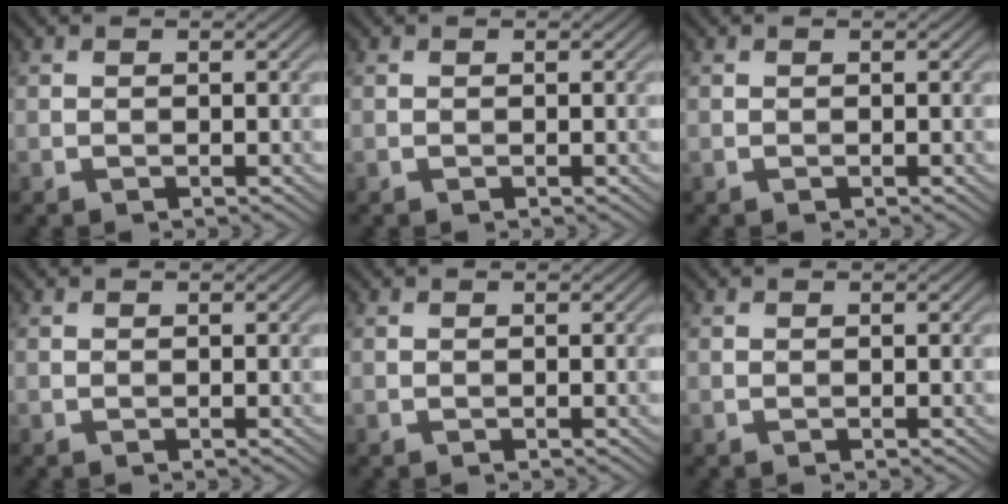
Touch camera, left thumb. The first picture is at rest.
{"total": 0.0}
{"total": 0.0}
{"total": 0.0}
{"total": 0.0}
{"total": 0.0}